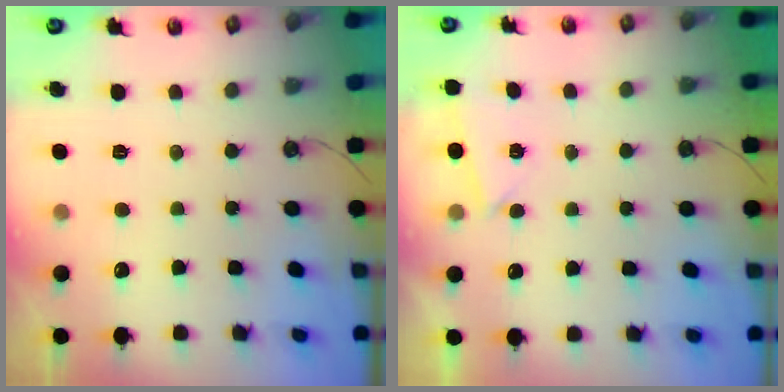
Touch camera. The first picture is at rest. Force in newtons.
{"total": 2.5, "press": 1.6, "slide": 1.9}